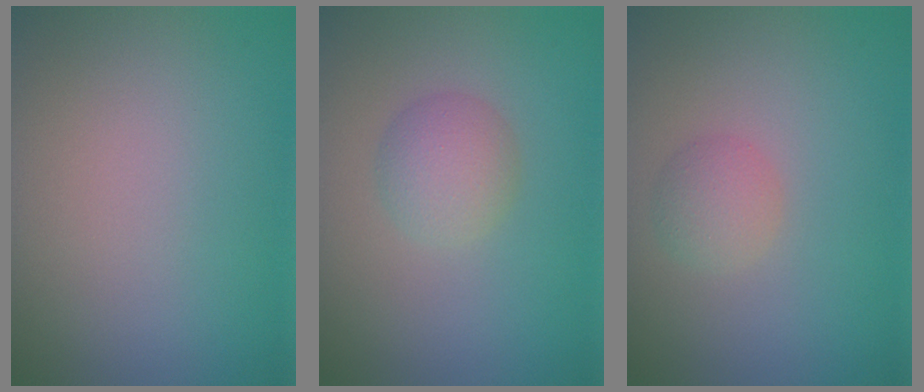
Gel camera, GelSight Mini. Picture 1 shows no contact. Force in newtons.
{"total": 2.5, "press": 2.5, "slide": 0.0}
{"total": 1.8, "press": 1.8, "slide": 0.1}